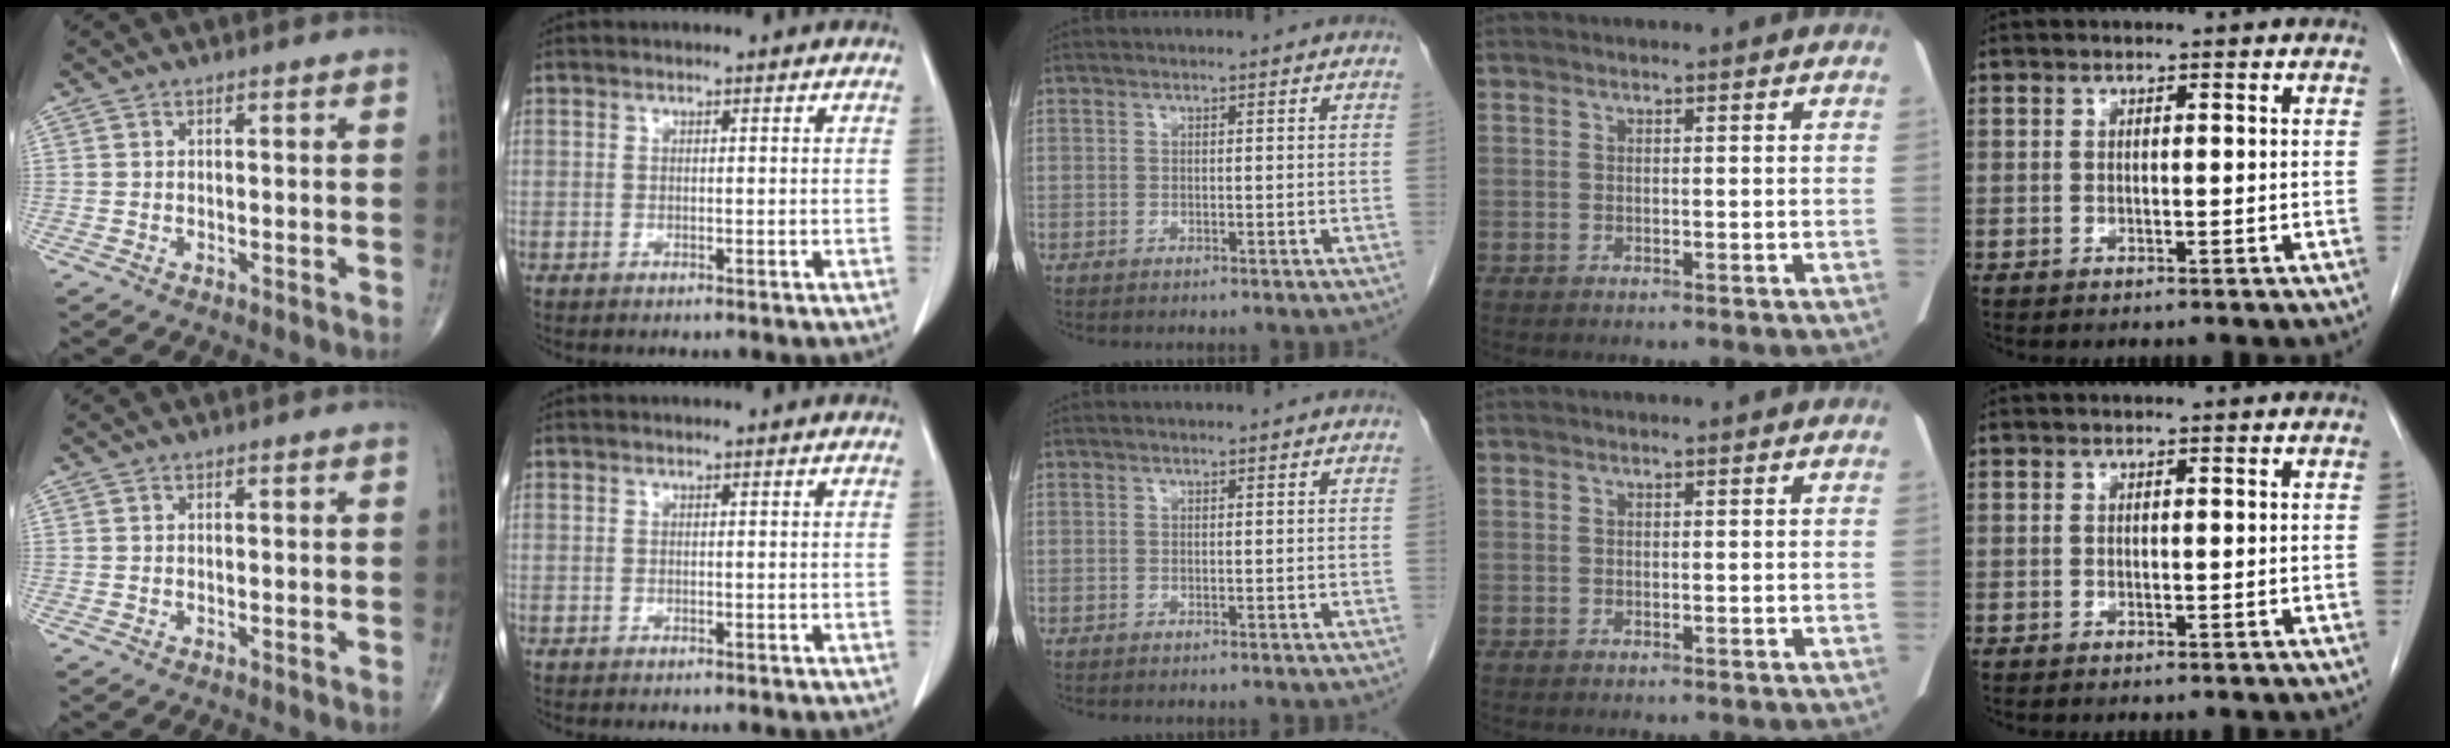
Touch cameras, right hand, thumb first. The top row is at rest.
{}